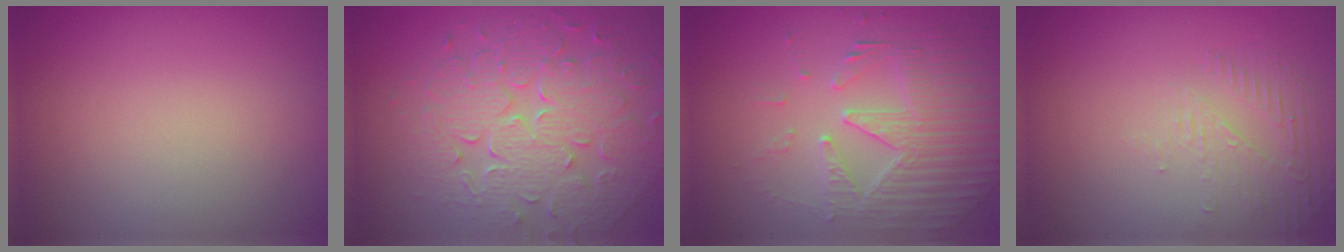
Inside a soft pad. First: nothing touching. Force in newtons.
{"total": 8.0, "press": 5.8, "slide": 5.5}
{"total": 4.6, "press": 4.2, "slide": 1.9}
{"total": 1.7, "press": 0.8, "slide": 1.5}